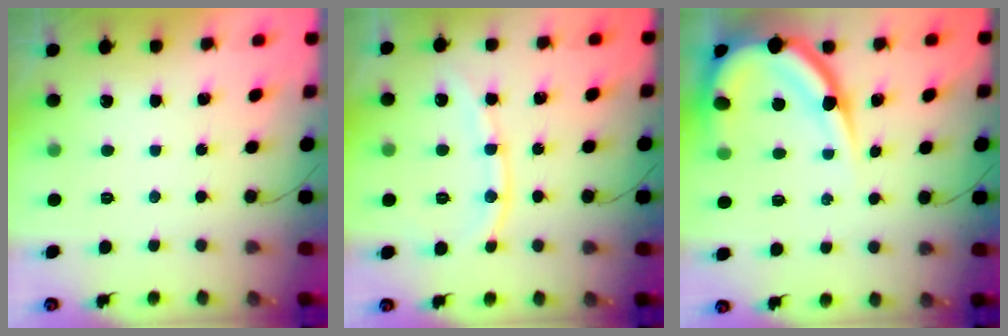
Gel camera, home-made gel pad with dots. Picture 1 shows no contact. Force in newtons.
{"total": 10.8, "press": 10.7, "slide": 1.3}
{"total": 15.4, "press": 15.3, "slide": 1.8}